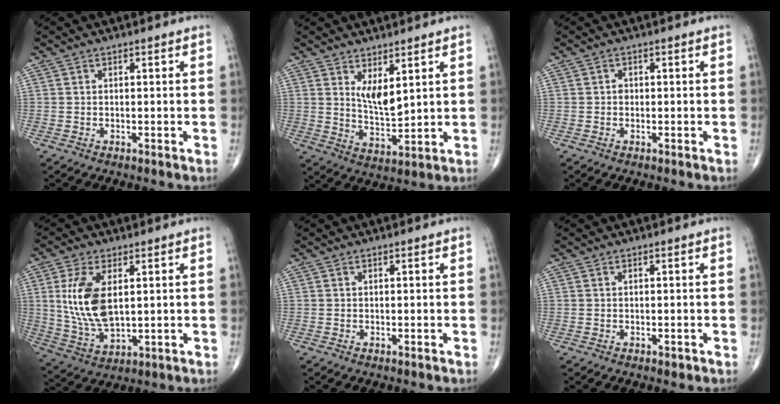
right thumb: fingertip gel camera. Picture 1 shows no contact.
{"total": 6.0, "force": [2.9, 2.2, 4.8], "torque": [-0.078, -0.035, 0.062]}
{"total": 0.9, "force": [-0.1, 0.7, 0.4], "torque": [-0.001, 0.003, -0.004]}
{"total": 12.2, "force": [2.3, 6.2, 10.3], "torque": [-0.209, -0.015, 0.055]}
{"total": 0.0}
{"total": 0.7, "force": [-0.2, 0.4, 0.6], "torque": [-0.007, -0.001, -0.001]}